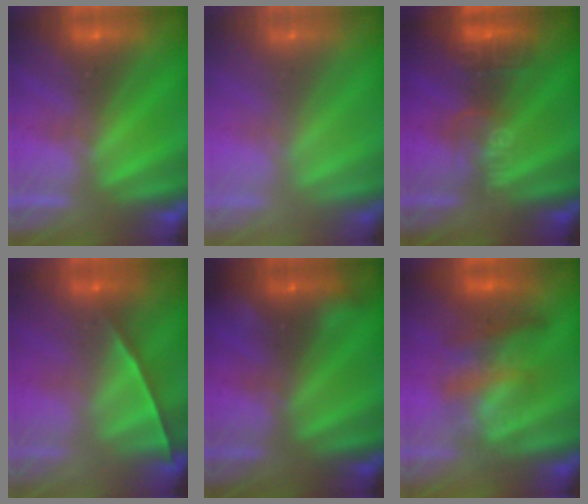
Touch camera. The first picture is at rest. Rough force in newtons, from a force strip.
{"total": 3.4}
{"total": 2.8}
{"total": 1.1}
{"total": 2.3}
{"total": 3.7}